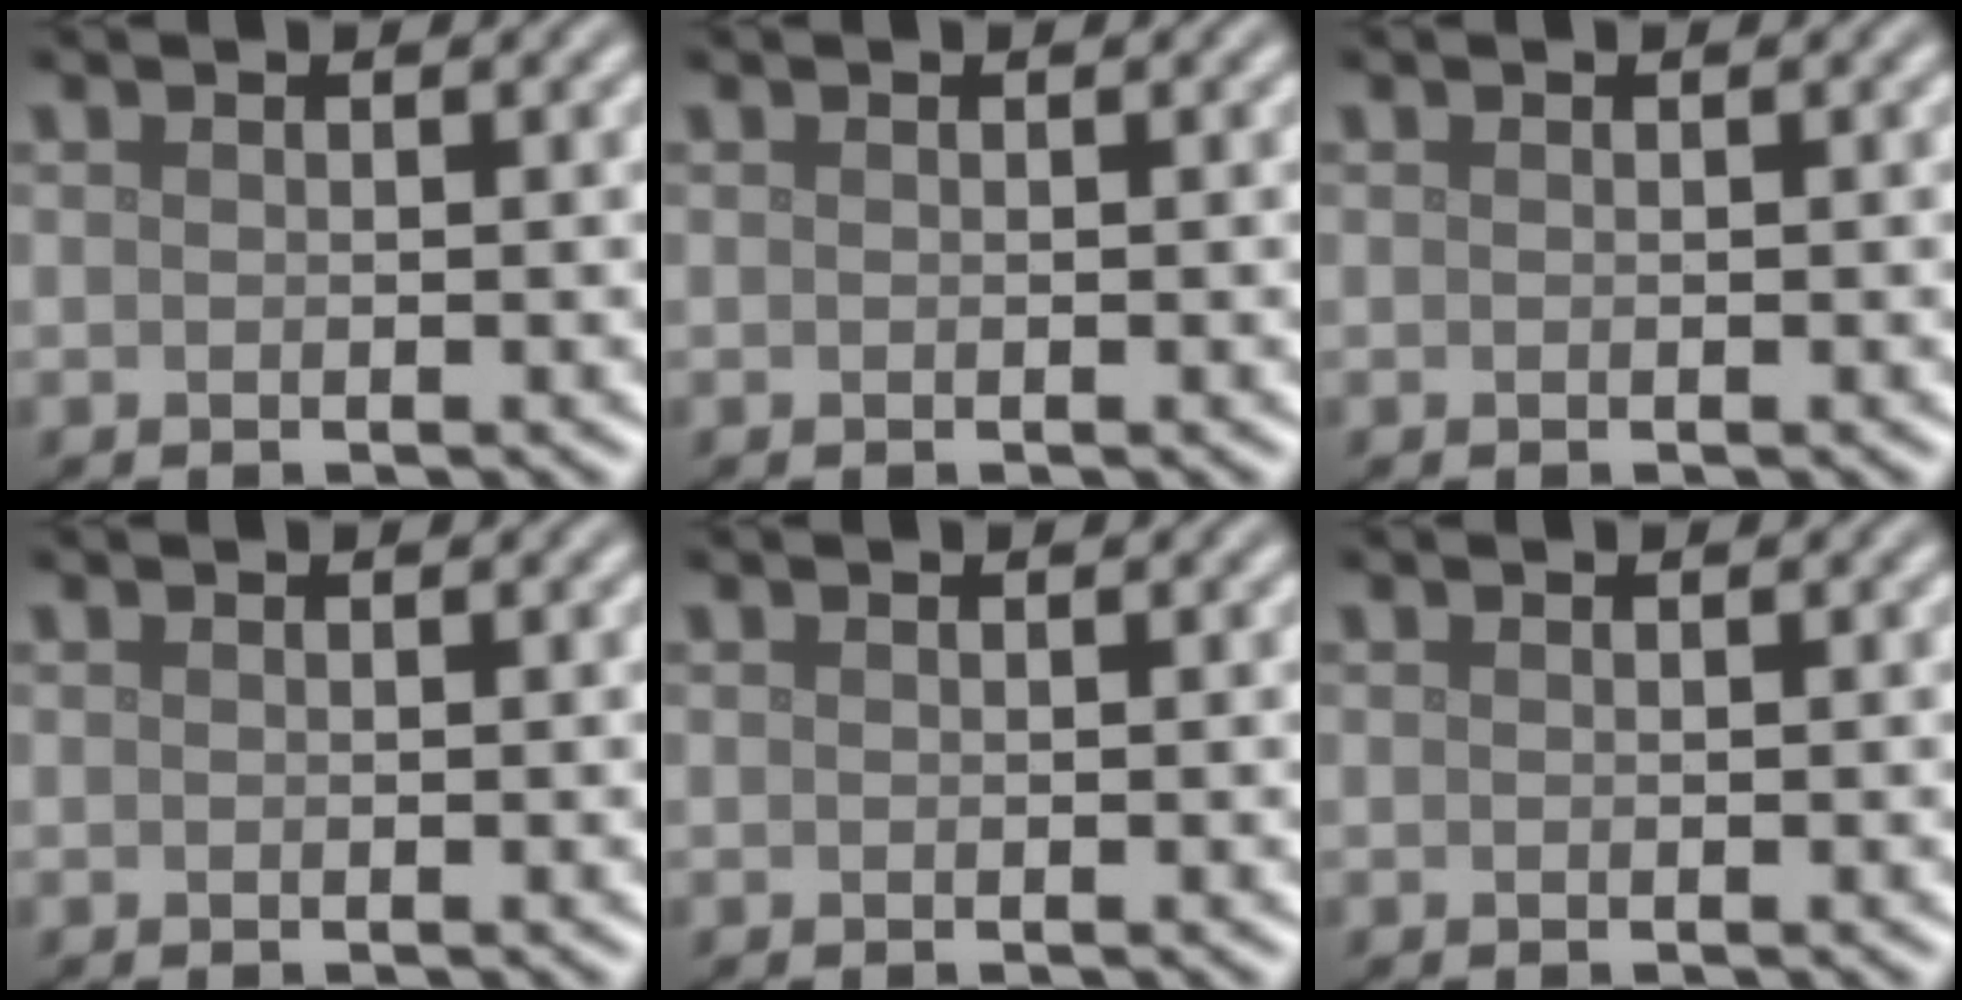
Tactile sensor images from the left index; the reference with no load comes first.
{"total": 0.0}
{"total": 0.0}
{"total": 0.0}
{"total": 0.0}
{"total": 0.0}